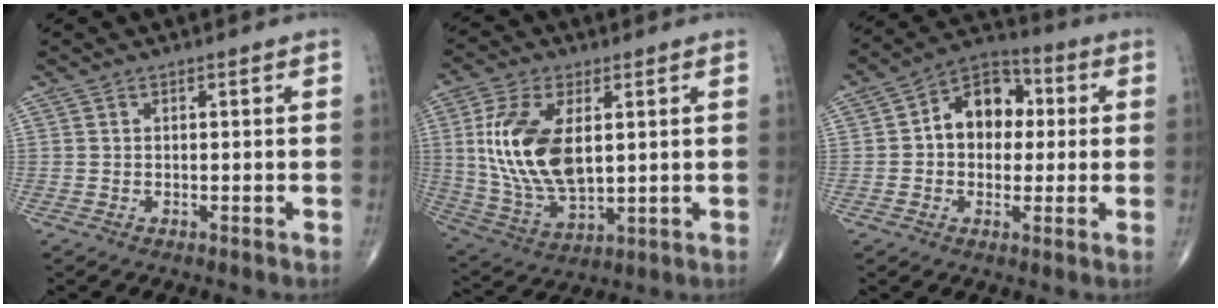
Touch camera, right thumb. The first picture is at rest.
{"total": 16.1, "force": [2.8, 8.4, 13.4], "torque": [-0.270, -0.014, 0.065]}
{"total": 11.6, "force": [1.3, 8.6, 7.7], "torque": [-0.082, 0.024, 0.009]}